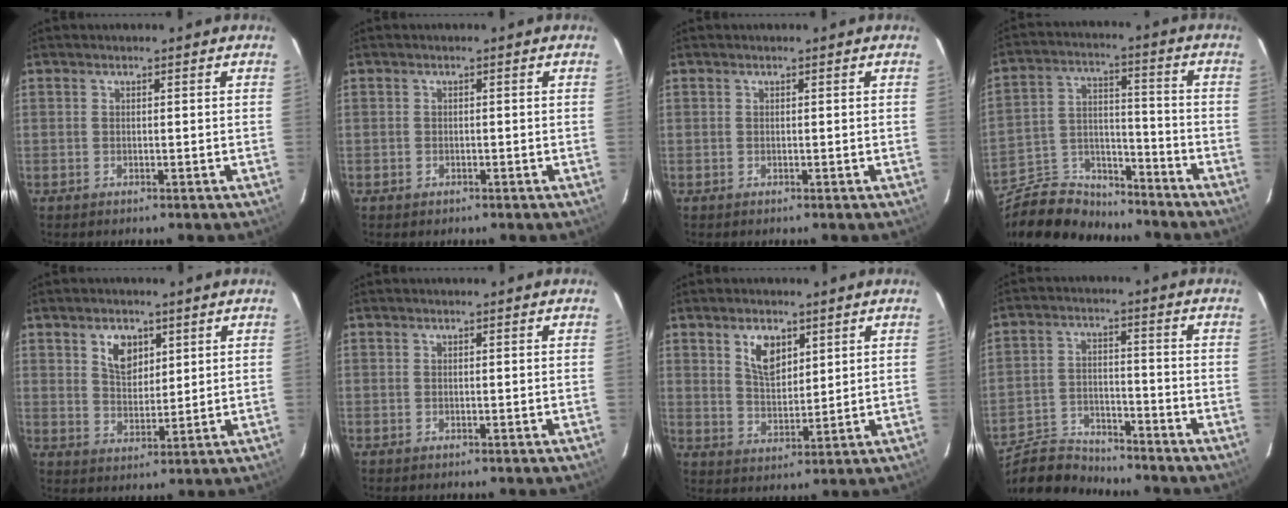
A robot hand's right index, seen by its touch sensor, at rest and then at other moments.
{"total": 1.1, "force": [-0.6, 0.9, 0.1], "torque": [-0.001, 0.003, -0.005]}
{"total": 0.0}
{"total": 16.8, "force": [-14.3, 6.7, 5.6], "torque": [-0.135, 0.027, -0.236]}
{"total": 6.2, "force": [3.1, 3.9, 3.7], "torque": [-0.057, 0.006, 0.060]}
{"total": 0.0}
{"total": 6.7, "force": [3.5, 3.6, 4.4], "torque": [-0.076, 0.005, 0.069]}
{"total": 11.8, "force": [-11.1, 2.9, 2.5], "torque": [-0.076, 0.001, -0.197]}